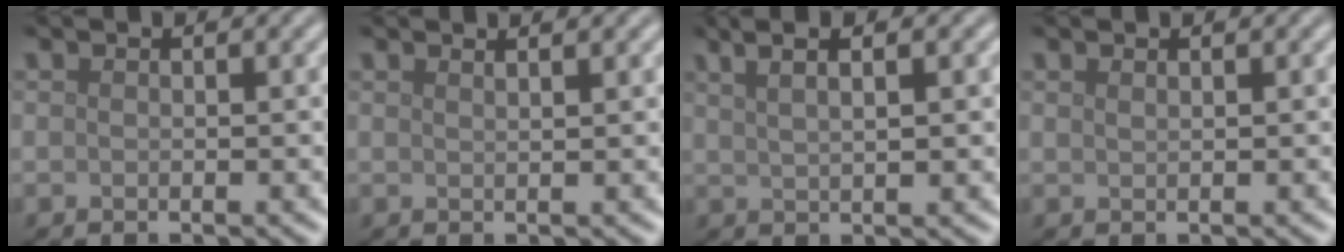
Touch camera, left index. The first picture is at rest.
{"total": 2.1, "force": [1.5, 0.8, 1.2], "torque": [0.004, 0.007, -0.003]}
{"total": 5.2, "force": [2.9, 1.9, 3.8], "torque": [-0.044, 0.019, 0.021]}
{"total": 0.5, "force": [0.4, 0.1, 0.2], "torque": [-0.002, 0.001, 0.010]}